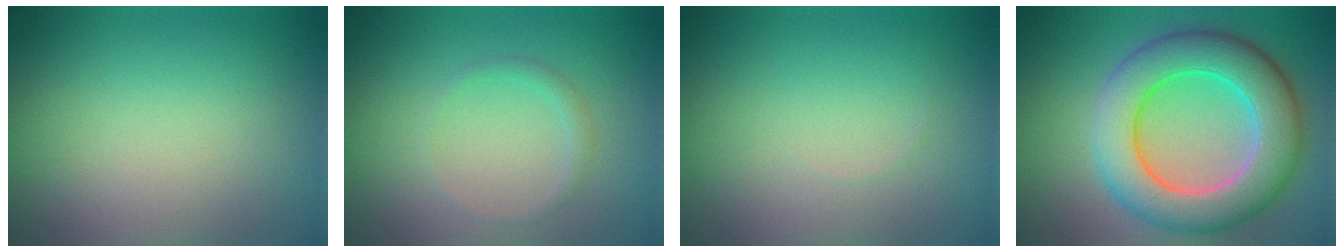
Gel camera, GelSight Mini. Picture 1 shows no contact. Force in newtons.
{"total": 1.1, "press": 1.1, "slide": 0.1}
{"total": 0.0}
{"total": 9.3, "press": 9.3, "slide": 0.6}